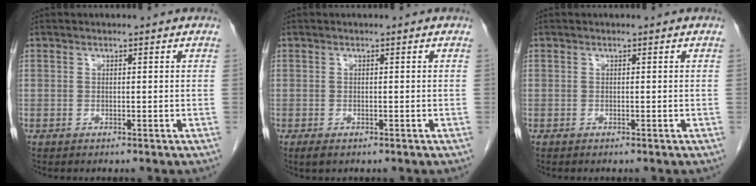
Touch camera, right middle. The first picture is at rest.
{"total": 1.4, "force": [-0.9, 0.7, 0.9], "torque": [-0.018, -0.002, -0.008]}
{"total": 0.0}